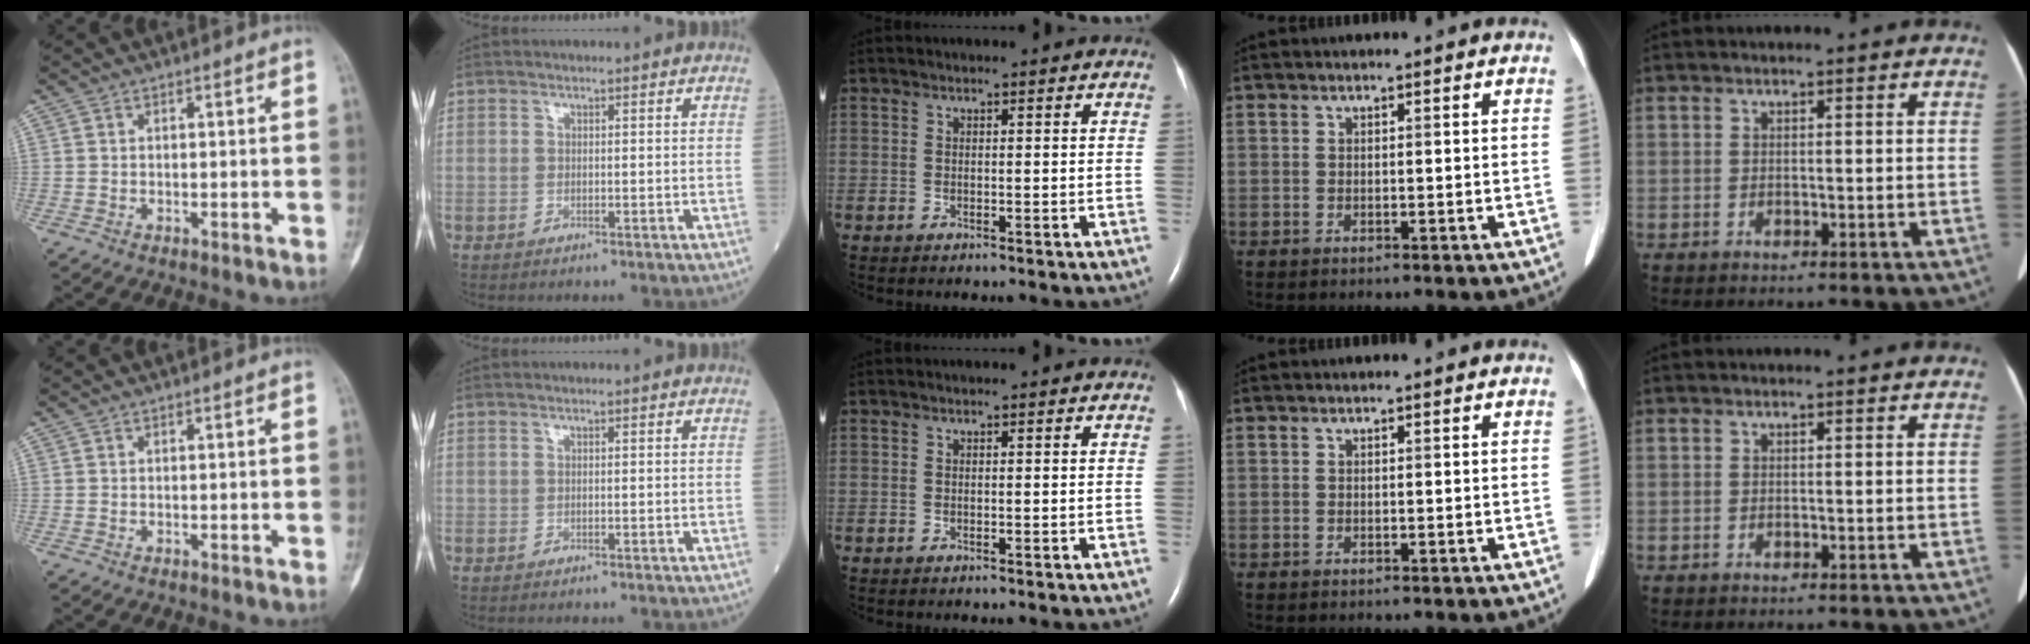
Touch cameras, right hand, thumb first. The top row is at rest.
{}